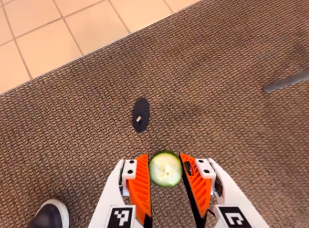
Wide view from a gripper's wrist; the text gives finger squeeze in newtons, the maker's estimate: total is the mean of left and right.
{"total": 7.4, "left": 7.3, "right": 7.4}